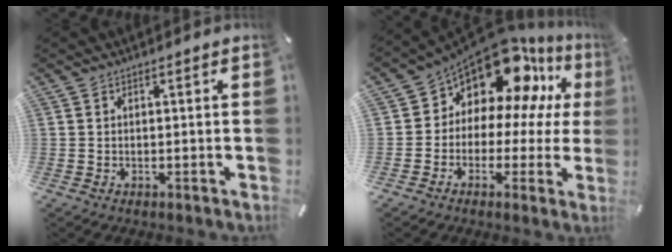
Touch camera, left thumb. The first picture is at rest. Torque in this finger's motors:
{"motor_torque": [1.83, 3.18, 1.19, 0.98, 0.17]}